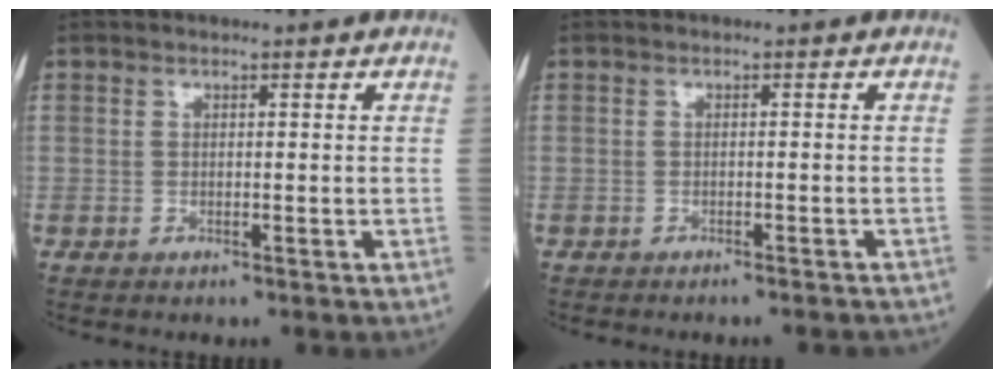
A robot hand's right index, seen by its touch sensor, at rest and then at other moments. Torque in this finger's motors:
{"motor_torque": [-0.13, -0.03, 0.04, -0.02]}